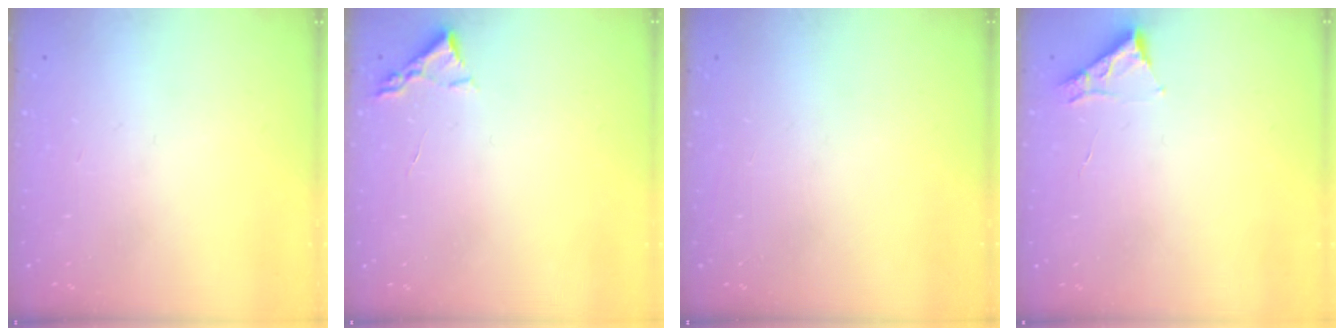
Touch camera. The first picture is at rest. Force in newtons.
{"total": 2.2, "press": 2.2, "slide": 0.3}
{"total": 0.0}
{"total": 3.3, "press": 3.3, "slide": 0.5}